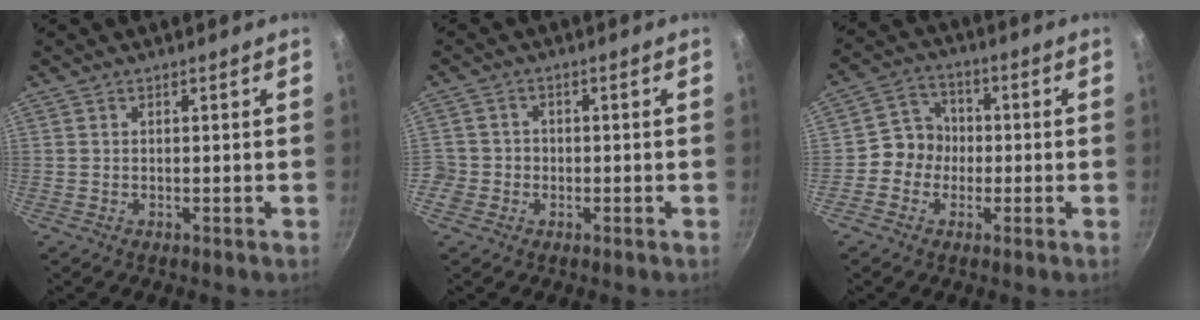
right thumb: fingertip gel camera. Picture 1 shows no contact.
{"total": 3.6, "force": [-1.1, 3.4, 0.3], "torque": [0.022, 0.015, -0.025]}
{"total": 7.4, "force": [-1.4, 6.7, 2.8], "torque": [-0.015, 0.027, -0.040]}